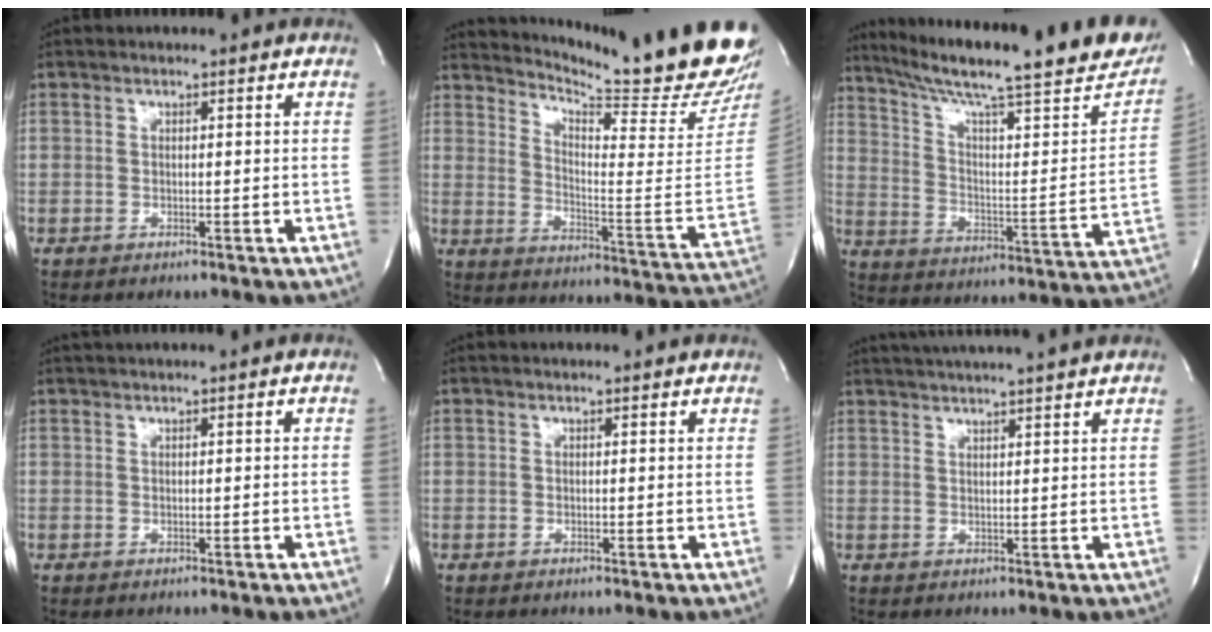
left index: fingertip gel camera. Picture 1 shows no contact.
{"total": 20.7, "force": [18.8, 0.4, 8.6], "torque": [-0.146, -0.116, 0.245]}
{"total": 27.6, "force": [21.9, 3.2, 16.6], "torque": [-0.260, -0.030, 0.300]}
{"total": 2.2, "force": [2.0, -0.5, 0.9], "torque": [-0.011, 0.019, 0.039]}
{"total": 2.7, "force": [2.6, 0.5, 0.4], "torque": [-0.015, 0.011, 0.024]}
{"total": 11.6, "force": [10.6, -0.7, 4.6], "torque": [-0.087, 0.014, 0.144]}